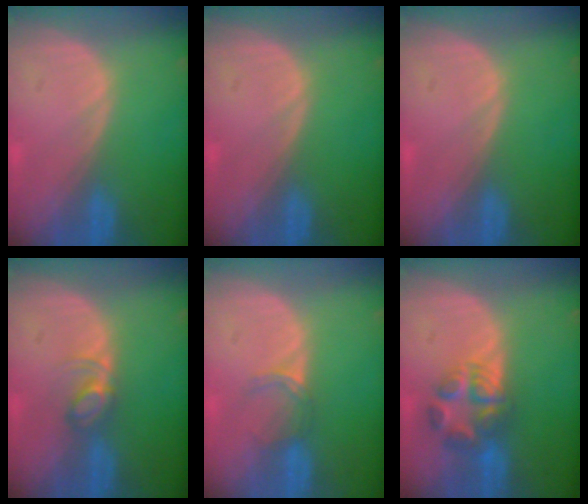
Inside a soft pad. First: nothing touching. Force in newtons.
{"total": 0.0}
{"total": 0.0}
{"total": 3.3, "press": 3.3, "slide": 0.2}
{"total": 2.5, "press": 2.0, "slide": 1.4}
{"total": 6.0, "press": 5.9, "slide": 0.7}